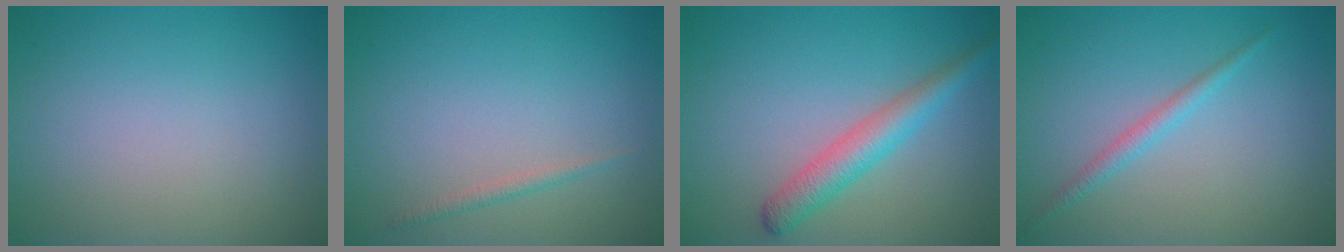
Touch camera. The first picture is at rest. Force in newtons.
{"total": 0.9, "press": 0.9, "slide": 0.1}
{"total": 3.5, "press": 3.5, "slide": 0.1}
{"total": 1.5, "press": 1.5, "slide": 0.1}